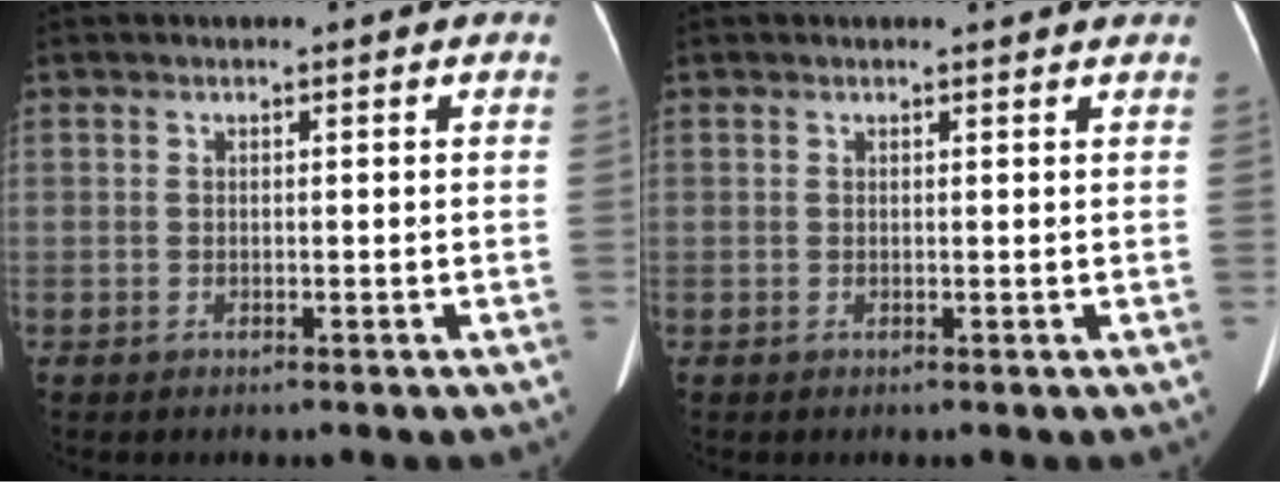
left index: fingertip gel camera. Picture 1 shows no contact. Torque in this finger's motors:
{"motor_torque": [0.24, -0.09, 0.00, 0.02]}